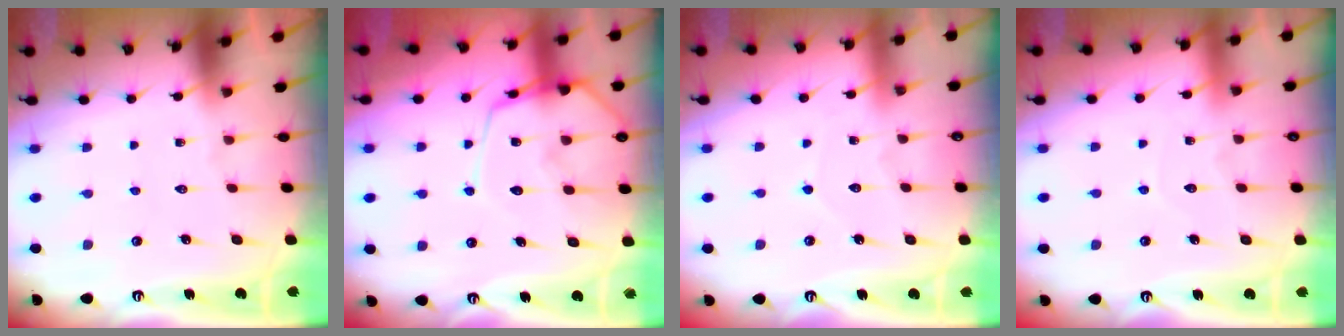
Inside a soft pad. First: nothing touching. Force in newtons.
{"total": 11.9, "press": 11.9, "slide": 1.0}
{"total": 3.2, "press": 3.2, "slide": 0.3}
{"total": 4.8, "press": 4.7, "slide": 0.4}